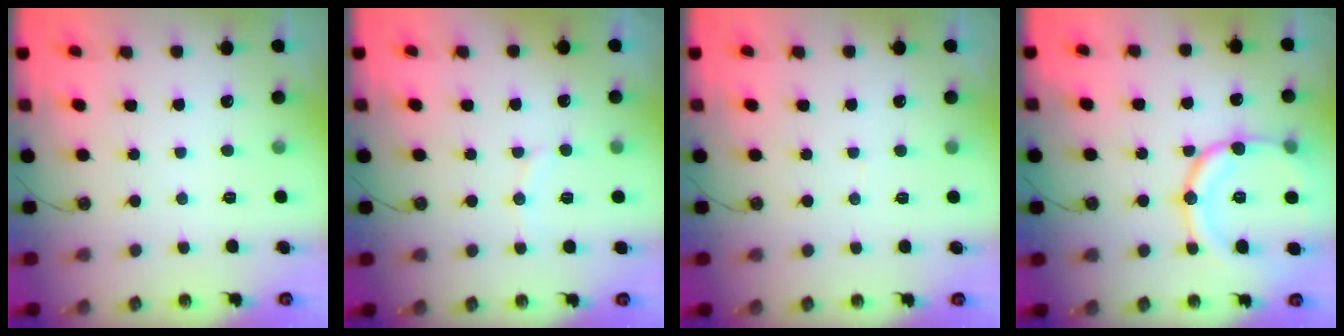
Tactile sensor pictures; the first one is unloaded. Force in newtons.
{"total": 6.2, "press": 6.0, "slide": 1.6}
{"total": 1.8, "press": 1.7, "slide": 0.1}
{"total": 16.3, "press": 16.3, "slide": 1.1}